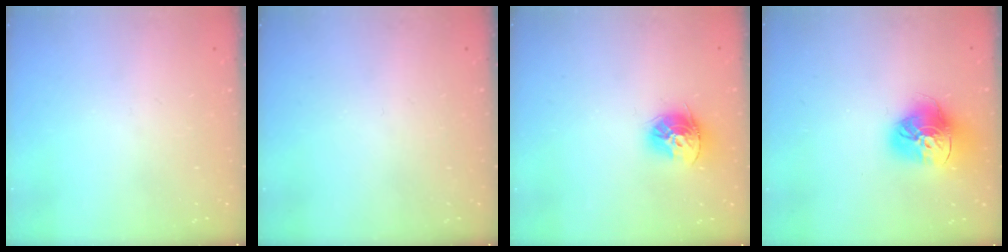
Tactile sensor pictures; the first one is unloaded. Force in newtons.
{"total": 0.0}
{"total": 12.2, "press": 12.1, "slide": 1.1}
{"total": 17.3, "press": 17.2, "slide": 1.8}